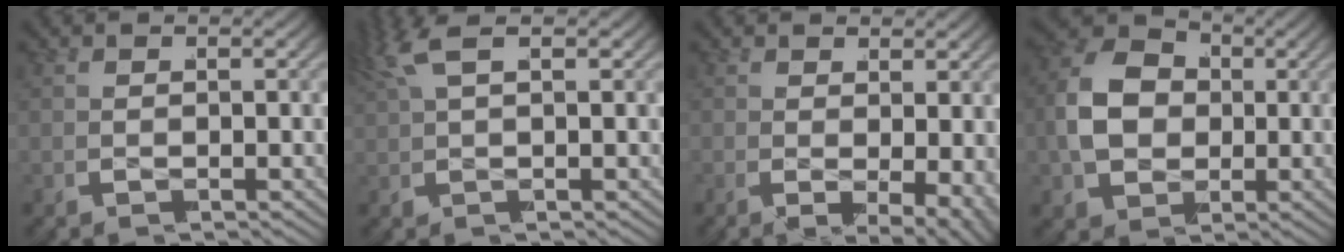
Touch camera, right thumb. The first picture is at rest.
{"total": 2.0, "force": [1.5, -0.4, 1.2], "torque": [-0.029, 0.016, 0.024]}
{"total": 4.7, "force": [-1.0, 2.6, 3.8], "torque": [-0.072, -0.028, -0.003]}
{"total": 12.8, "force": [1.3, 10.3, 7.5], "torque": [-0.175, -0.005, 0.016]}